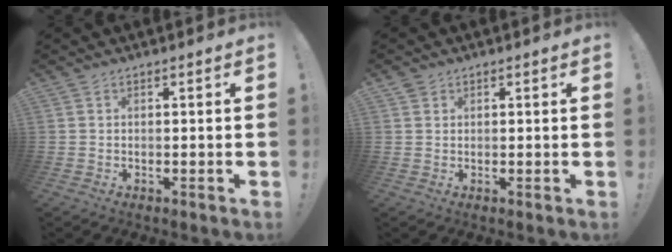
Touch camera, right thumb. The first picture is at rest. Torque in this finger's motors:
{"motor_torque": [-0.31, 0.43, 0.09, 0.21, 0.01]}